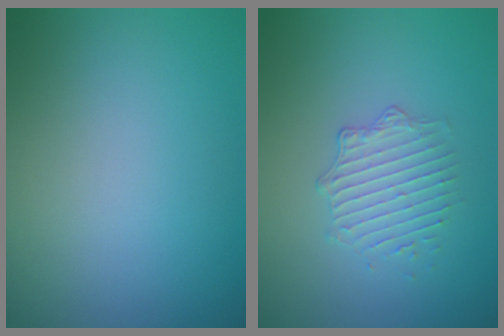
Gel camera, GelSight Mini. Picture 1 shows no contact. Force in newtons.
{"total": 1.9, "press": 1.4, "slide": 1.4}